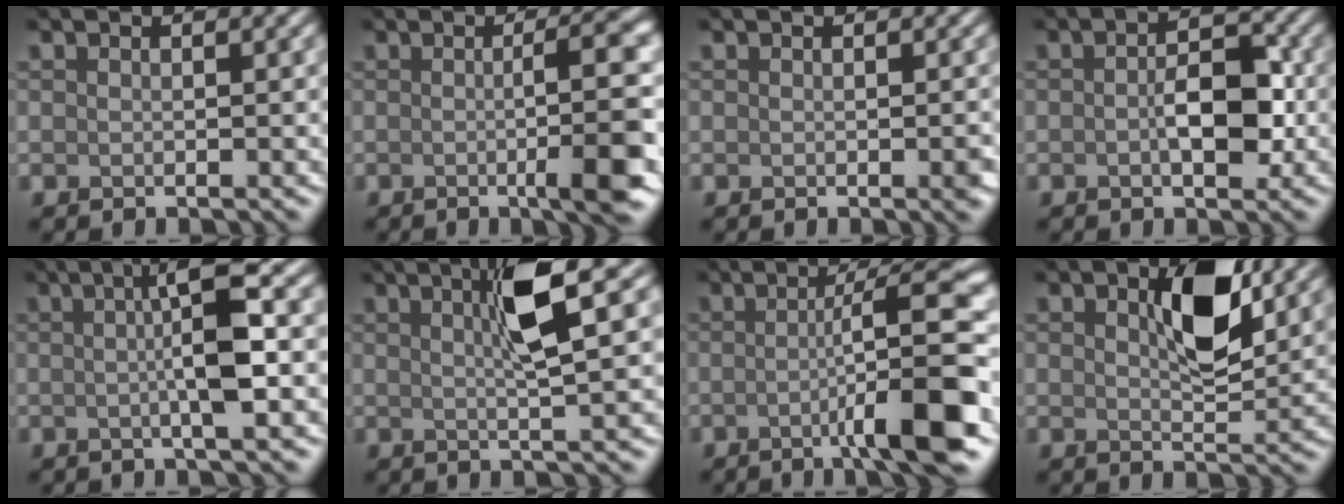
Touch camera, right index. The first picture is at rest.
{"total": 6.3, "force": [-0.7, 1.1, 6.1], "torque": [-0.077, 0.004, -0.015]}
{"total": 0.8, "force": [-0.3, 0.1, 0.7], "torque": [-0.008, 0.000, -0.002]}
{"total": 4.3, "force": [-0.5, 2.3, 3.6], "torque": [-0.055, 0.002, -0.011]}
{"total": 6.4, "force": [0.5, 1.0, 6.3], "torque": [-0.094, 0.011, 0.002]}
{"total": 5.2, "force": [1.8, 0.7, 4.8], "torque": [-0.077, 0.008, 0.026]}
{"total": 8.8, "force": [-2.0, 1.0, 8.5], "torque": [-0.109, 0.008, -0.043]}
{"total": 5.4, "force": [1.8, 2.4, 4.4], "torque": [-0.076, 0.001, 0.029]}